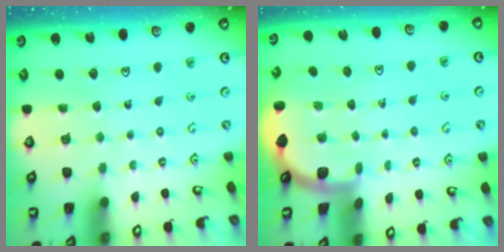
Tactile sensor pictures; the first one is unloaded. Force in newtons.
{"total": 1.8, "press": 1.8, "slide": 0.0}